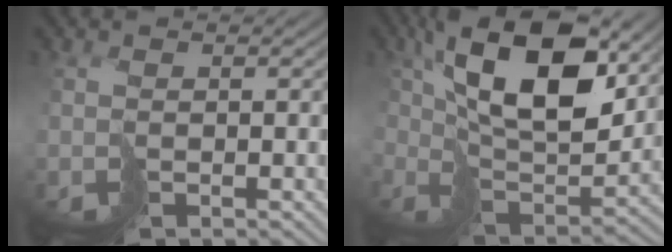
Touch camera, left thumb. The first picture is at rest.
{"total": 15.1, "force": [5.7, 8.4, 11.2], "torque": [-0.211, -0.006, 0.106]}